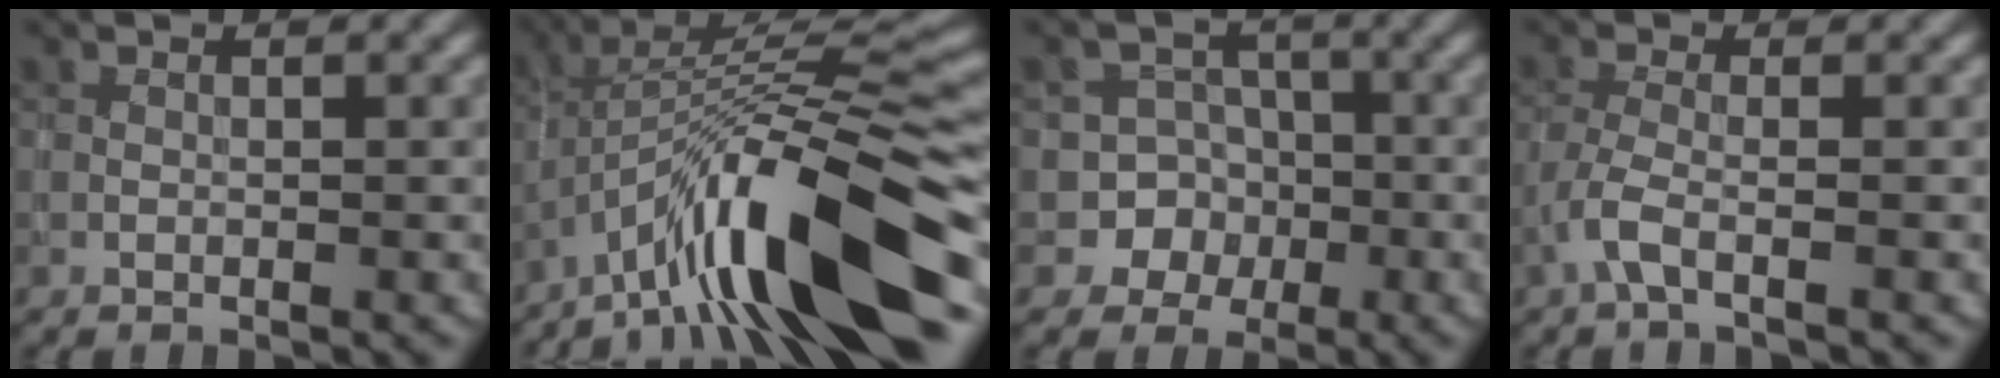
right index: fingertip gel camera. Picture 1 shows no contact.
{"total": 13.6, "force": [-6.3, 3.0, 11.6], "torque": [-0.190, 0.021, -0.099]}
{"total": 6.9, "force": [-2.6, 6.4, 0.2], "torque": [0.016, 0.002, -0.063]}
{"total": 2.4, "force": [-1.4, 0.5, 1.9], "torque": [-0.041, -0.001, -0.038]}